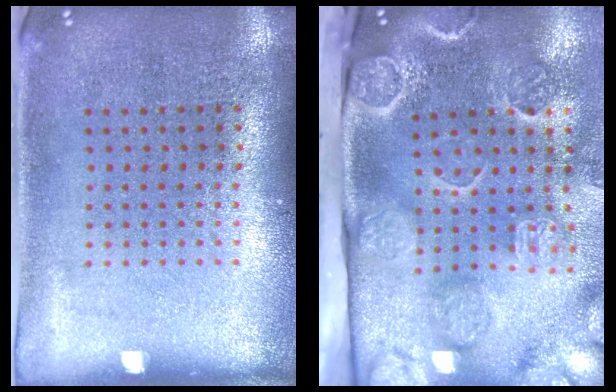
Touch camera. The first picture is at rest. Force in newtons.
{"total": 4.6, "press": 3.3, "slide": 3.2}